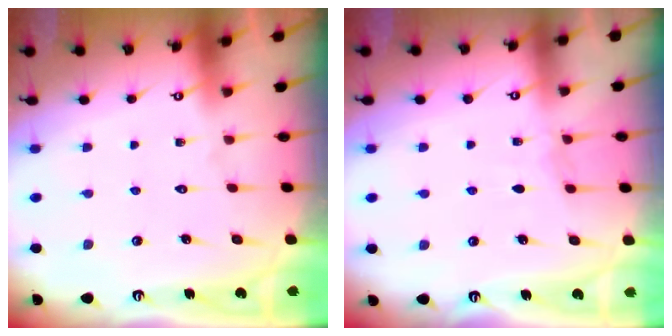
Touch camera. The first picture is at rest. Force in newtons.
{"total": 2.6, "press": 2.6, "slide": 0.4}